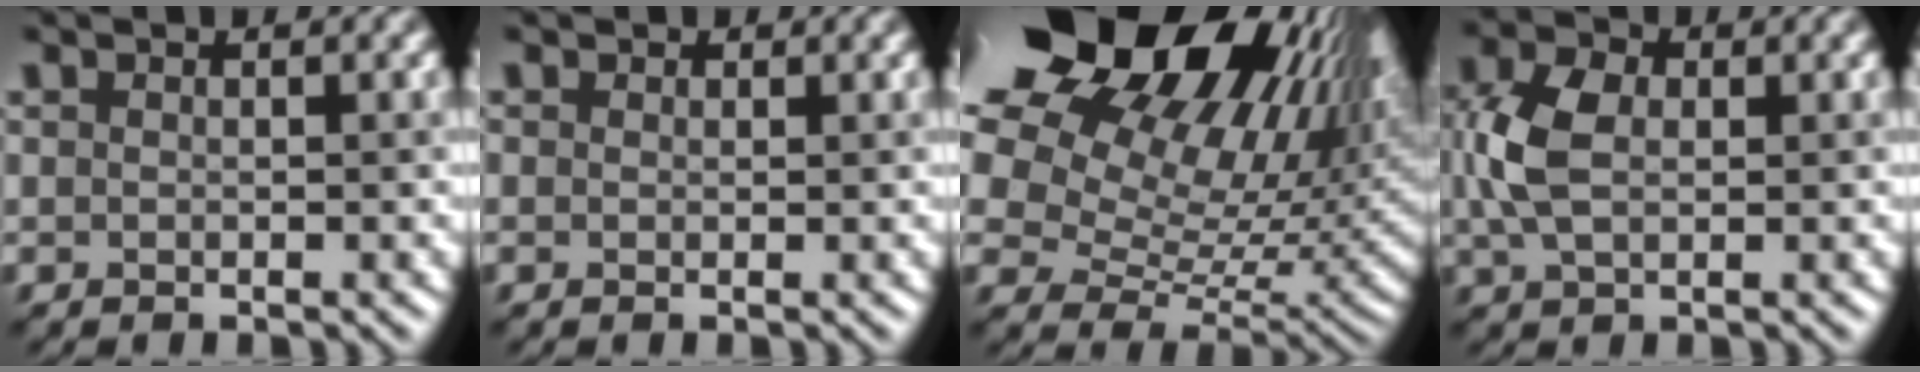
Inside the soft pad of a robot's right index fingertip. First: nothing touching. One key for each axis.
{"total": 0.6, "fx": 0.4, "fy": 0.4, "fz": 0.1, "tx": 0.001, "ty": -0.002, "tz": 0.000}
{"total": 21.8, "fx": 12.2, "fy": 11.5, "fz": 14.0, "tx": -0.245, "ty": 0.068, "tz": 0.192}
{"total": 5.0, "fx": 0.7, "fy": 3.4, "fz": 3.6, "tx": -0.085, "ty": 0.007, "tz": 0.009}